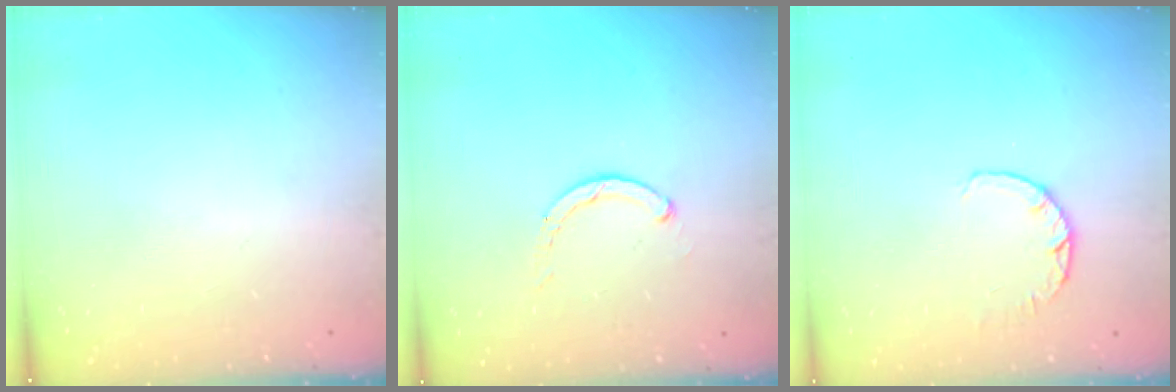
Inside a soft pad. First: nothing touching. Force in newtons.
{"total": 2.3, "press": 2.3, "slide": 0.3}
{"total": 2.8, "press": 2.7, "slide": 0.5}